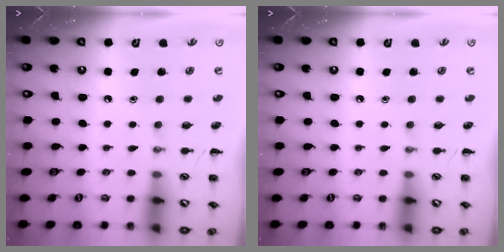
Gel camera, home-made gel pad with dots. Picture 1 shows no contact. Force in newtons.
{"total": 0.0}